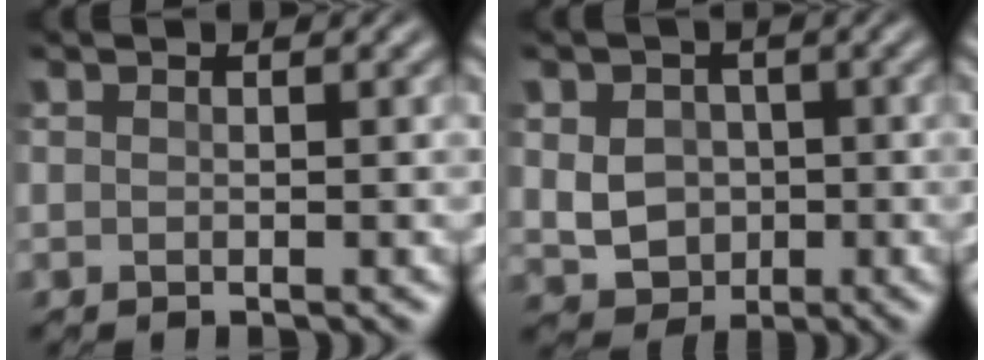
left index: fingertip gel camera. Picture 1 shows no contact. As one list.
[{"total": 5.4, "force": [-0.4, 4.5, 2.9], "torque": [-0.048, 0.000, -0.016]}]